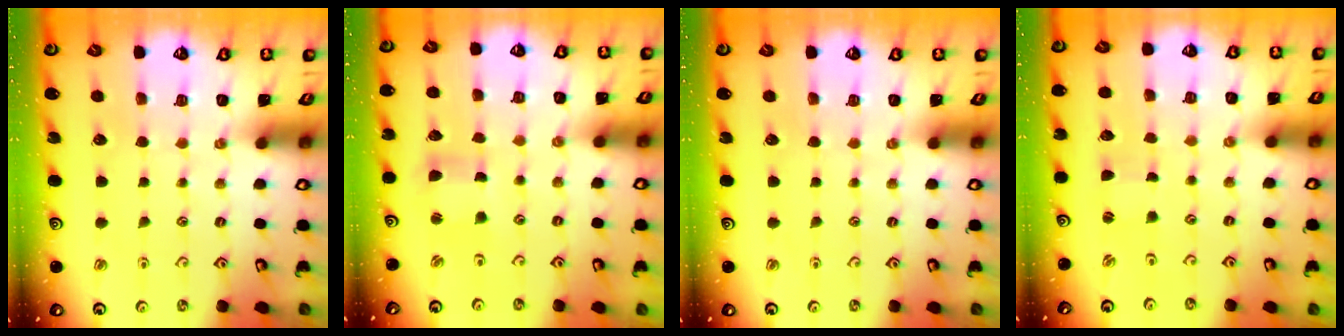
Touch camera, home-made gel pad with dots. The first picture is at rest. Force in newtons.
{"total": 2.5, "press": 2.5, "slide": 0.3}
{"total": 0.0}
{"total": 0.0}